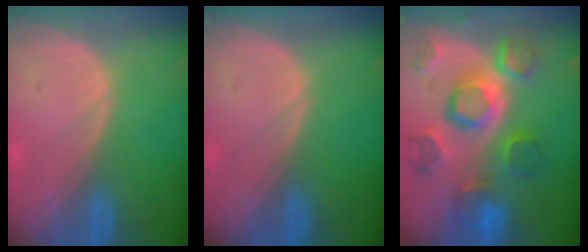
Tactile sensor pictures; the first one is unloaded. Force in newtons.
{"total": 0.0}
{"total": 12.1, "press": 10.5, "slide": 6.0}